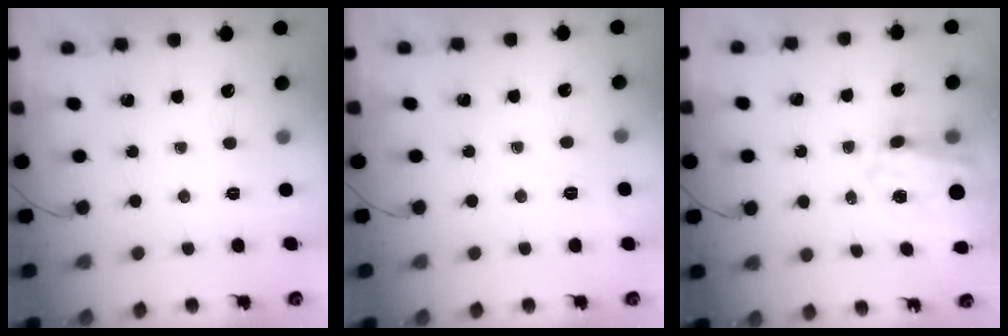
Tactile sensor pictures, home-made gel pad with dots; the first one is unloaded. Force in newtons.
{"total": 2.6, "press": 1.9, "slide": 1.8}
{"total": 16.5, "press": 16.1, "slide": 3.7}